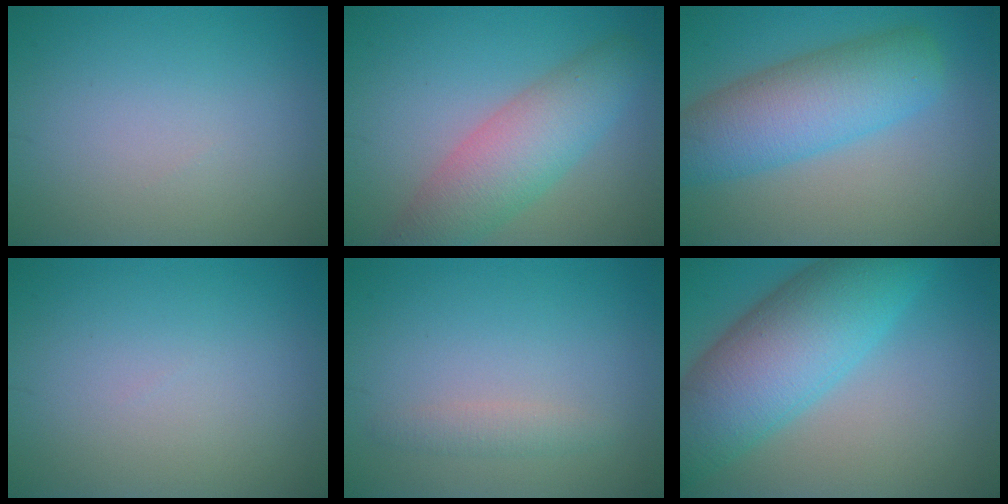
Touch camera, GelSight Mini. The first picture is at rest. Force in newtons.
{"total": 6.2, "press": 6.2, "slide": 0.3}
{"total": 7.5, "press": 7.5, "slide": 0.2}
{"total": 0.0}
{"total": 1.4, "press": 1.4, "slide": 0.0}
{"total": 10.3, "press": 10.3, "slide": 0.2}